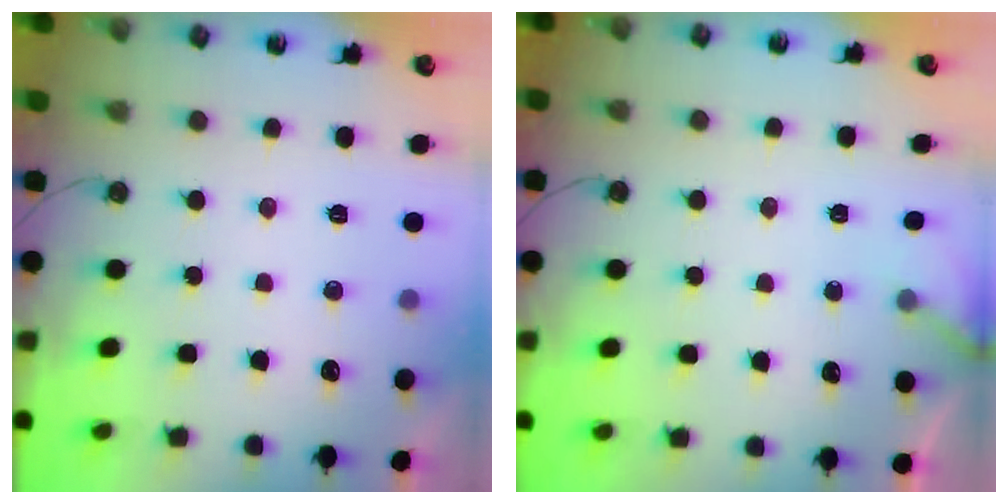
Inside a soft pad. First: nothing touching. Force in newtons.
{"total": 3.0, "press": 3.0, "slide": 0.3}